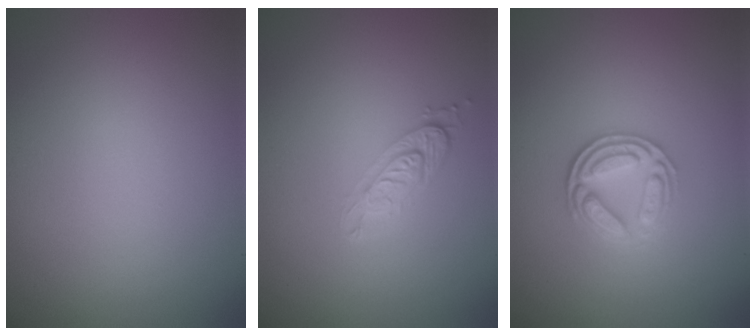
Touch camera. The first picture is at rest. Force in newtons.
{"total": 2.4, "press": 1.9, "slide": 1.4}
{"total": 3.6, "press": 3.1, "slide": 1.8}